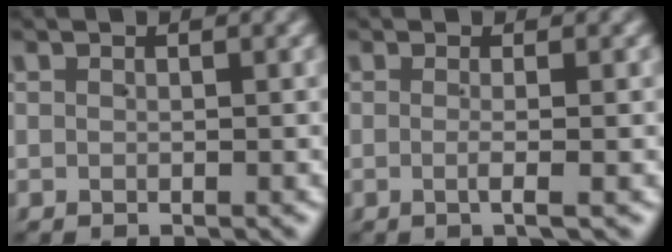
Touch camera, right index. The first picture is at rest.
{"total": 1.6, "force": [-0.7, -0.4, 1.4], "torque": [-0.029, -0.004, -0.012]}